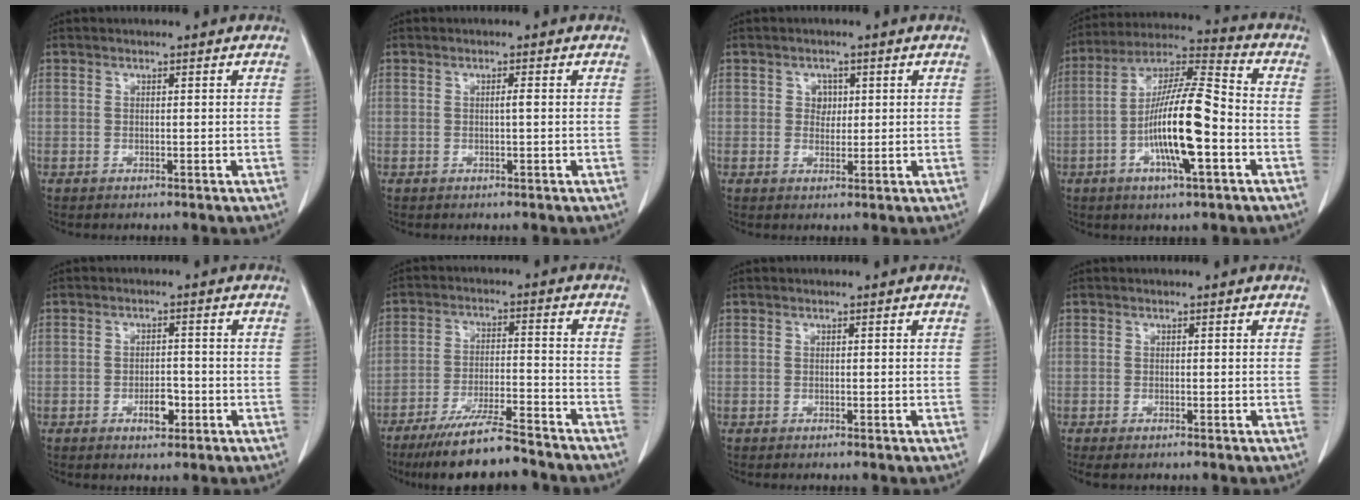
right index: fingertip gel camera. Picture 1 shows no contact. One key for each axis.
{"total": 0.8, "fx": 0.0, "fy": -0.2, "fz": 0.7, "tx": -0.012, "ty": 0.000, "tz": -0.002}
{"total": 2.0, "fx": 0.5, "fy": 1.7, "fz": 0.9, "tx": -0.010, "ty": 0.000, "tz": 0.006}
{"total": 15.2, "fx": -3.9, "fy": 2.0, "fz": 14.6, "tx": -0.271, "ty": 0.003, "tz": -0.072}
{"total": 3.4, "fx": -1.4, "fy": 1.5, "fz": 2.7, "tx": -0.037, "ty": 0.005, "tz": -0.016}
{"total": 12.1, "fx": -10.4, "fy": 0.6, "fz": 6.2, "tx": -0.100, "ty": -0.021, "tz": -0.170}
{"total": 0.0}
{"total": 1.6, "fx": -1.4, "fy": 0.1, "fz": 0.7, "tx": -0.012, "ty": -0.005, "tz": -0.022}